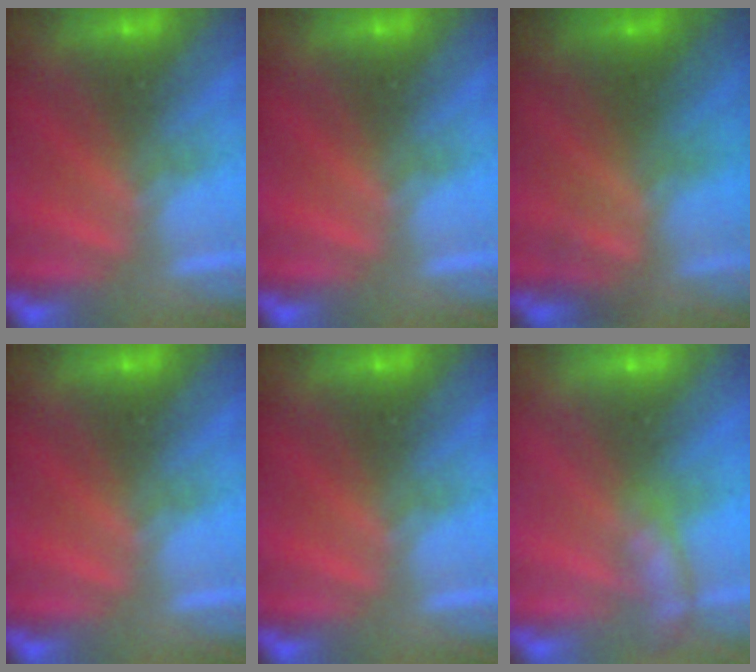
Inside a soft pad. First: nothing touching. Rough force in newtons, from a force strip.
{"total": 0.0}
{"total": 4.5}
{"total": 0.0}
{"total": 0.0}
{"total": 2.3}